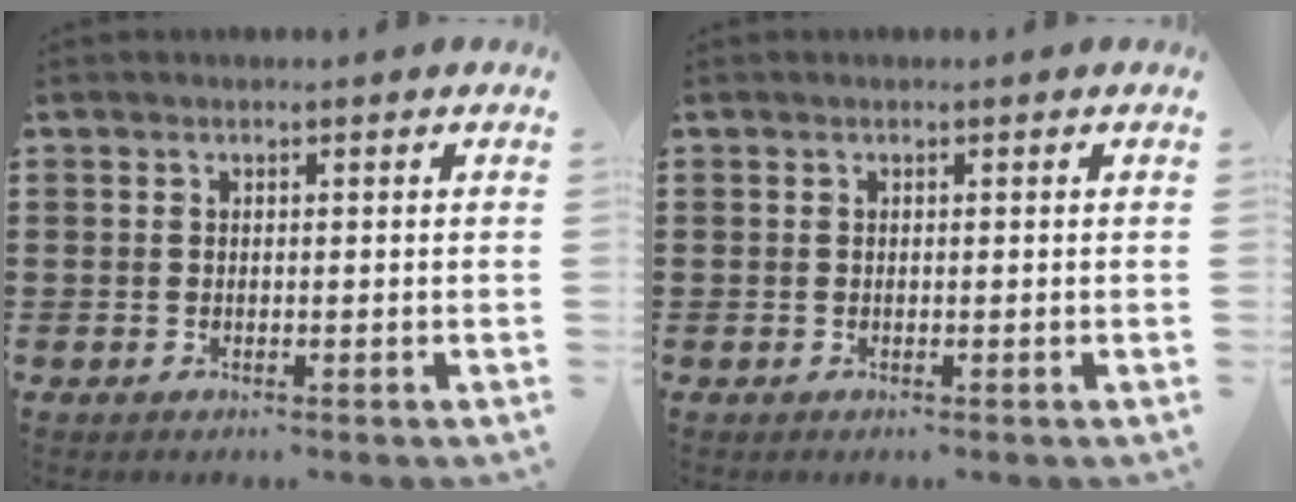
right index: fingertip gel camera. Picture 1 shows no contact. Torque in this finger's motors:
{"motor_torque": [0.00, 0.00, 0.00, -0.01]}